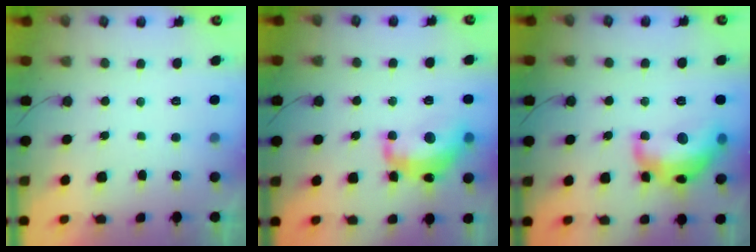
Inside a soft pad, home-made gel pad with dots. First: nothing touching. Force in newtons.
{"total": 14.3, "press": 14.2, "slide": 1.1}
{"total": 16.3, "press": 16.3, "slide": 0.9}